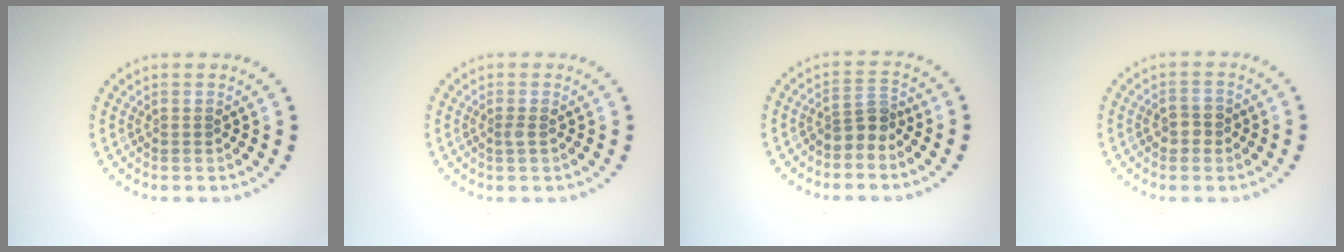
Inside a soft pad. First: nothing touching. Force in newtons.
{"total": 0.6, "press": 0.5, "slide": 0.3}
{"total": 2.4, "press": 1.8, "slide": 1.6}
{"total": 1.6, "press": 1.6, "slide": 0.2}